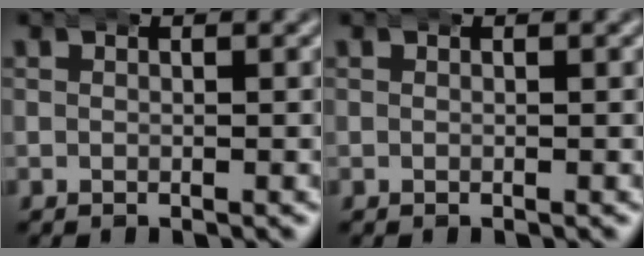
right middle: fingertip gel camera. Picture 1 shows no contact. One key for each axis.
{"total": 0.0}